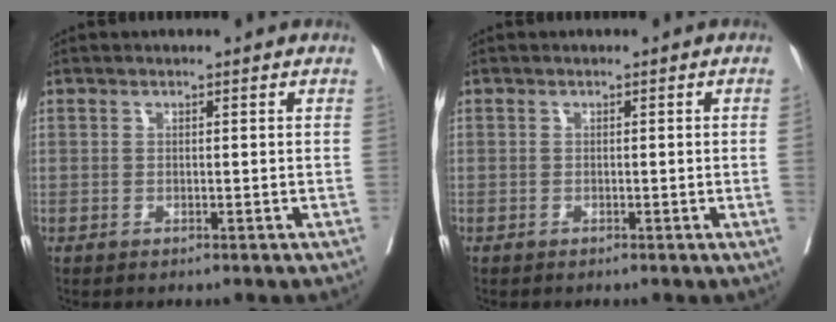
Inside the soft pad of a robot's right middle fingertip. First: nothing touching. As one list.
[{"total": 0.9, "force": [-0.1, -0.3, 0.8], "torque": [-0.006, 0.001, -0.002]}]